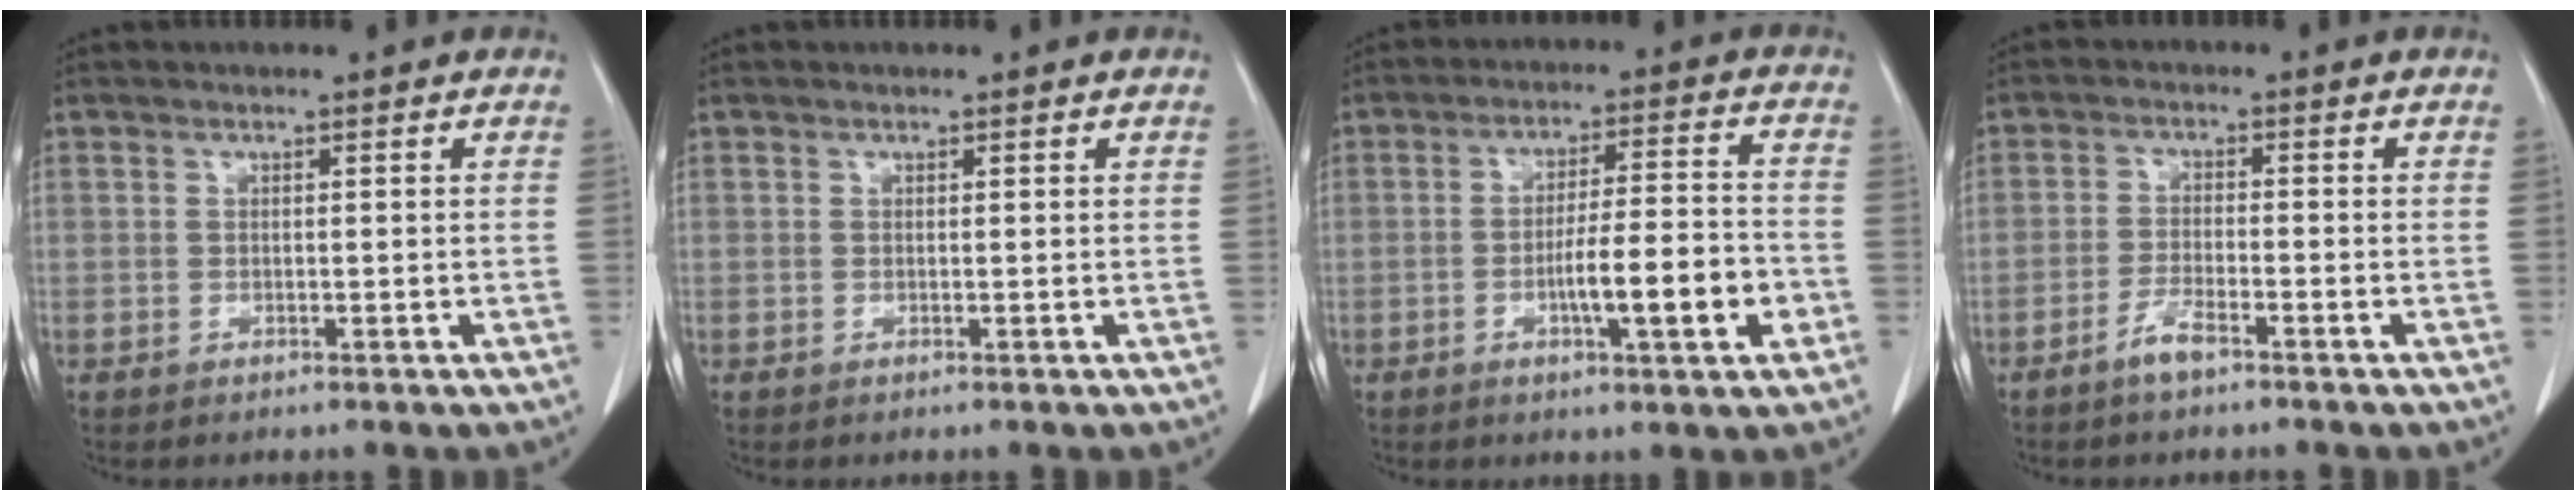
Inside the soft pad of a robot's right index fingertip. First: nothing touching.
{"total": 0.0}
{"total": 9.3, "force": [-3.0, 0.9, 8.8], "torque": [-0.140, 0.006, -0.046]}
{"total": 3.1, "force": [-2.3, 0.4, 2.1], "torque": [-0.046, 0.000, -0.043]}